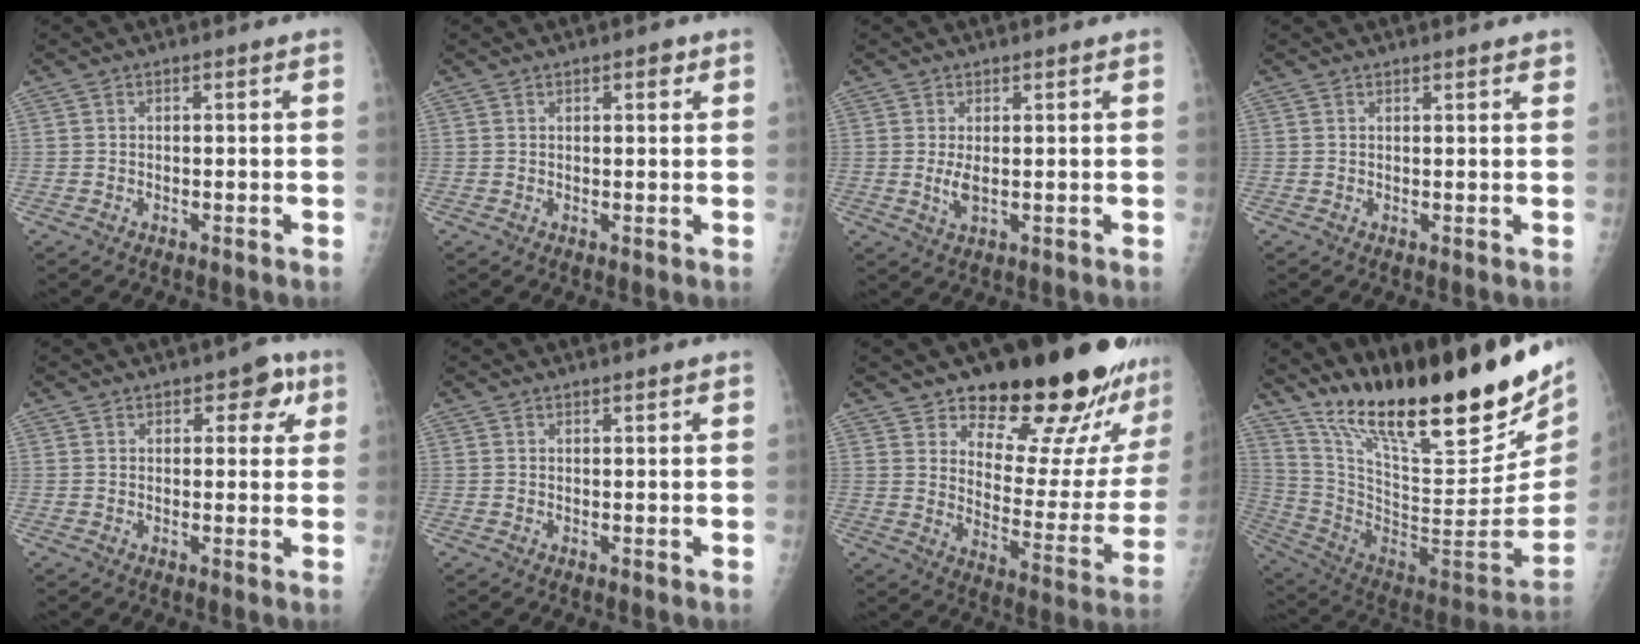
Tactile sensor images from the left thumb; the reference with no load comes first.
{"total": 1.8, "force": [1.0, 0.8, 1.2], "torque": [-0.008, -0.003, 0.012]}
{"total": 2.8, "force": [0.6, 1.1, 2.5], "torque": [-0.047, -0.009, 0.016]}
{"total": 2.0, "force": [1.7, 0.5, 1.0], "torque": [-0.004, -0.001, 0.019]}
{"total": 5.0, "force": [2.4, 3.0, 3.3], "torque": [-0.004, -0.004, 0.022]}
{"total": 0.8, "force": [0.7, 0.1, 0.3], "torque": [-0.004, -0.003, 0.011]}
{"total": 23.8, "force": [18.3, 7.8, 13.1], "torque": [-0.134, -0.120, 0.244]}
{"total": 34.3, "force": [22.1, 9.5, 24.5], "torque": [-0.352, -0.086, 0.361]}